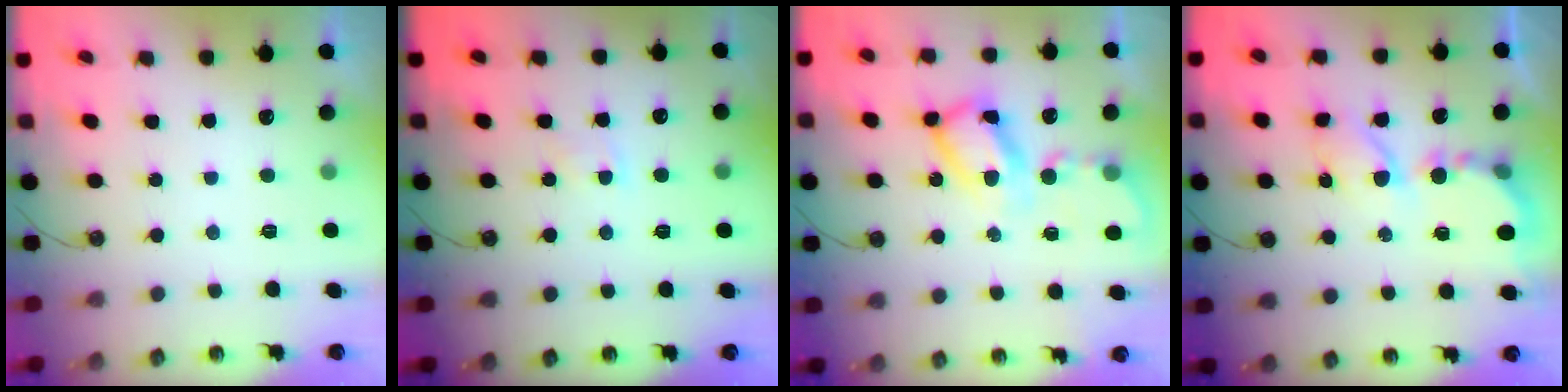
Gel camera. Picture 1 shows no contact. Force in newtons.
{"total": 3.1, "press": 3.1, "slide": 0.5}
{"total": 12.1, "press": 12.1, "slide": 1.2}
{"total": 7.7, "press": 7.6, "slide": 0.6}